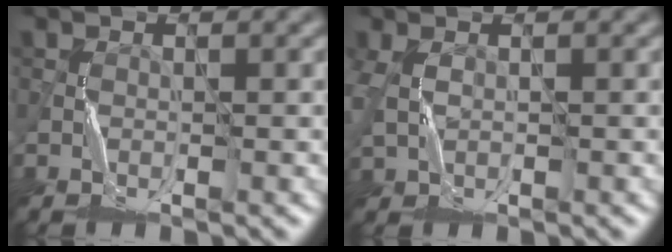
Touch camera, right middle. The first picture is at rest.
{"total": 2.8, "force": [0.3, 2.0, 2.0], "torque": [-0.066, 0.000, 0.007]}